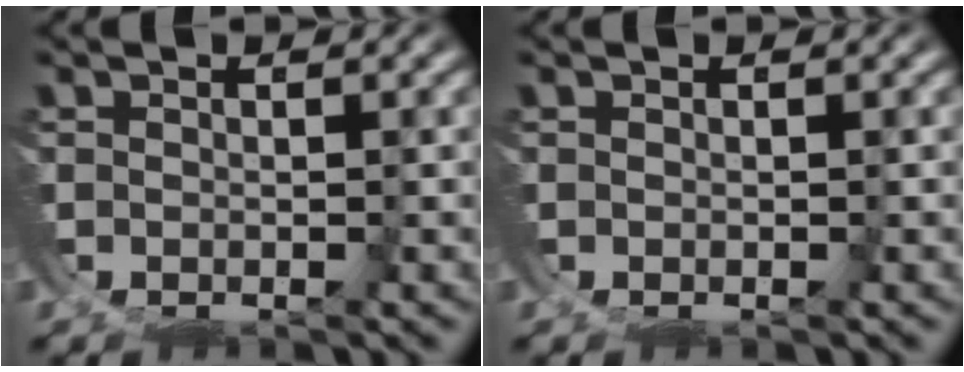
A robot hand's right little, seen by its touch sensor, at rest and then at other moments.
{"total": 0.0}